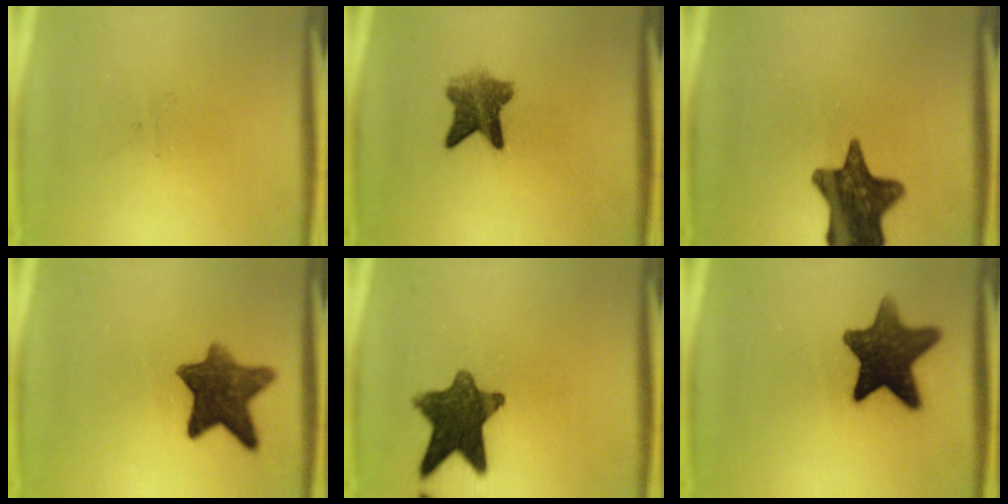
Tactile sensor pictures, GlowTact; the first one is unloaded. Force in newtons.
{"total": 6.3}
{"total": 13.7}
{"total": 9.9}
{"total": 11.3}
{"total": 12.6}